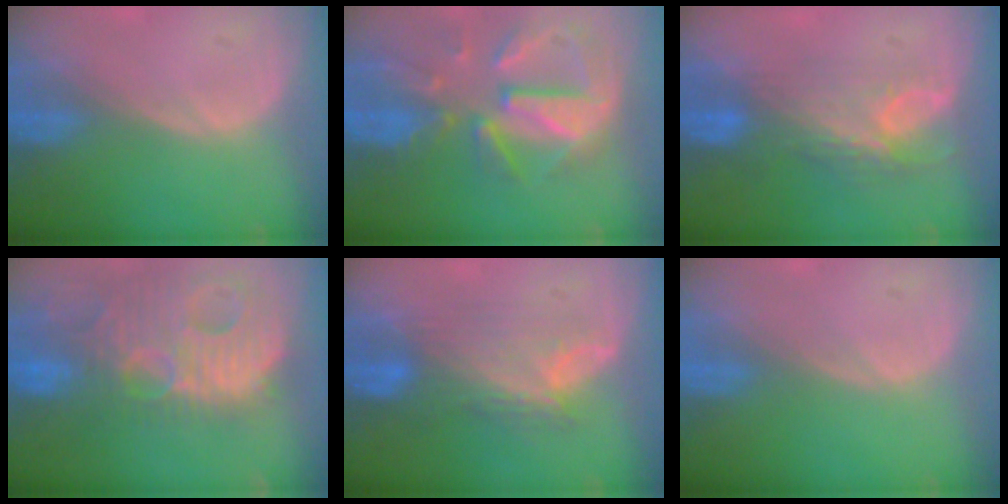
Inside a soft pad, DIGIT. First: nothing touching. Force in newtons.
{"total": 11.7, "press": 10.2, "slide": 5.7}
{"total": 7.8, "press": 6.8, "slide": 3.8}
{"total": 14.6, "press": 12.7, "slide": 7.3}
{"total": 7.8, "press": 7.4, "slide": 2.4}
{"total": 0.0}